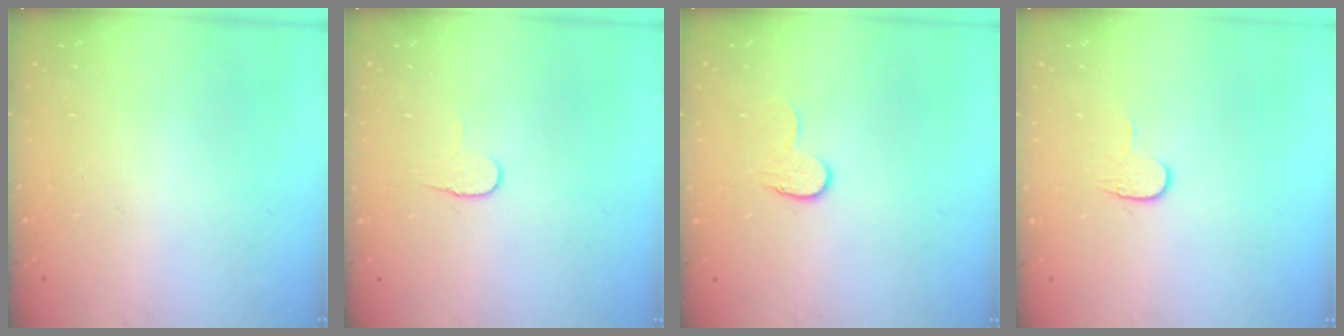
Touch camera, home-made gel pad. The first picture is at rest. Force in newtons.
{"total": 5.4, "press": 5.4, "slide": 0.5}
{"total": 6.2, "press": 6.2, "slide": 0.4}
{"total": 3.7, "press": 3.6, "slide": 0.4}